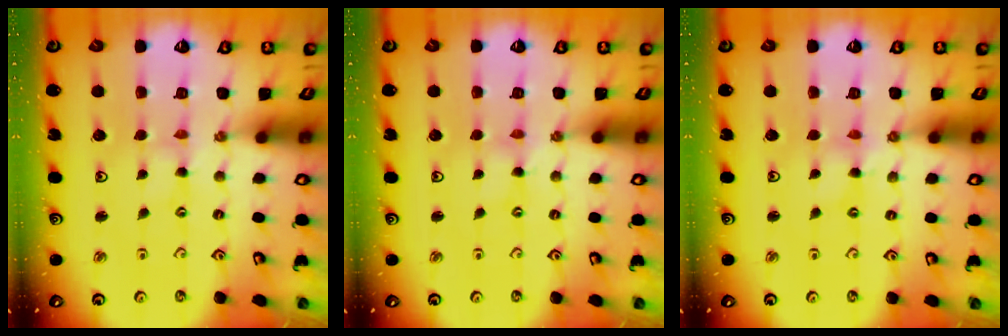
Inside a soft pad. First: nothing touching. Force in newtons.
{"total": 0.7, "press": 0.7, "slide": 0.1}
{"total": 0.0}